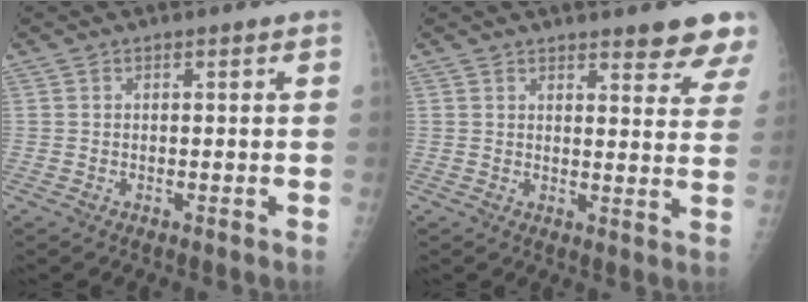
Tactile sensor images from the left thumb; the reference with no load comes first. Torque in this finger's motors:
{"motor_torque": [1.54, 0.57, 0.50, -0.55, 0.00]}